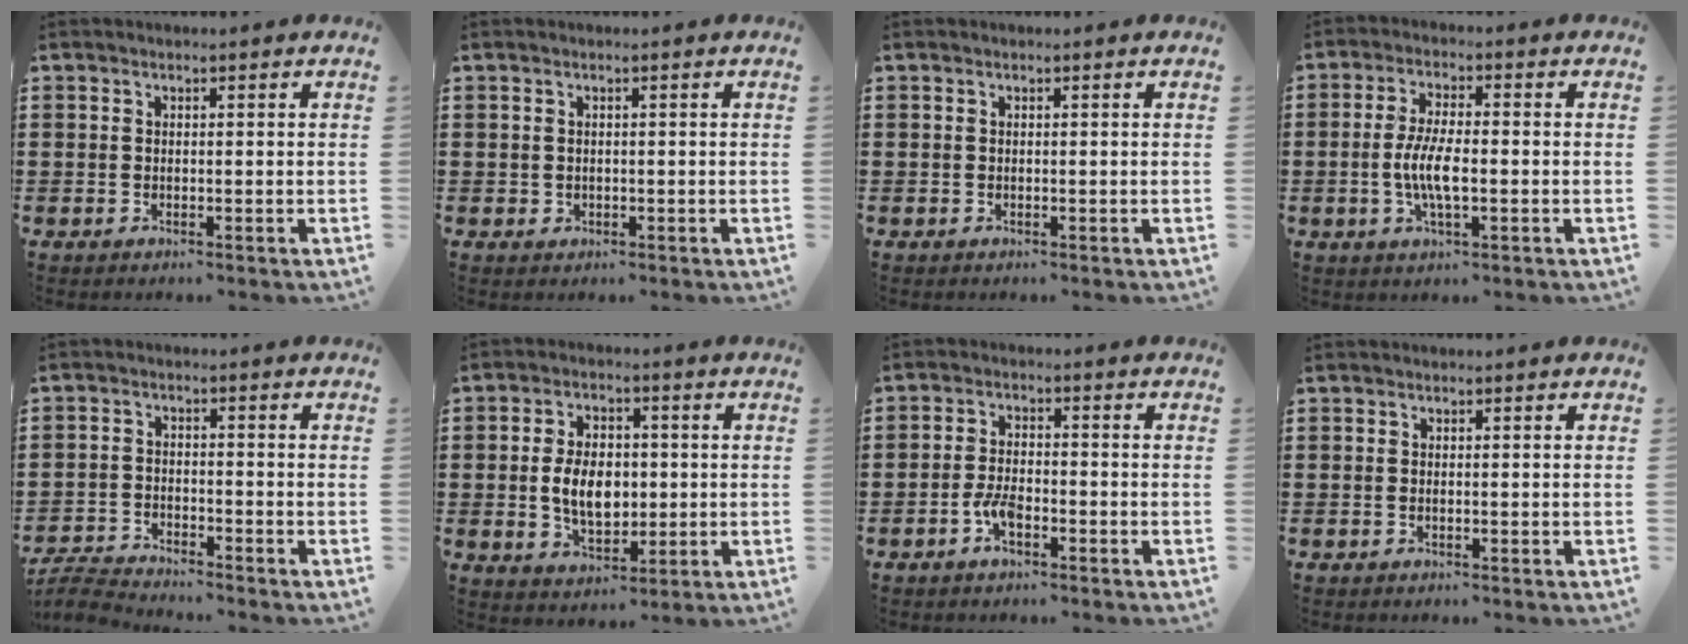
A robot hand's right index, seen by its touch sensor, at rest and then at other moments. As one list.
[{"total": 0.9, "force": [0.1, 0.8, 0.3], "torque": [-0.008, 0.005, 0.001]}, {"total": 0.0}, {"total": 6.1, "force": [-1.1, 1.8, 5.8], "torque": [-0.126, -0.004, -0.028]}, {"total": 3.9, "force": [-3.9, 0.3, 0.5], "torque": [-0.026, -0.006, -0.084]}, {"total": 7.2, "force": [-0.2, 4.6, 5.5], "torque": [-0.105, 0.003, -0.010]}, {"total": 3.7, "force": [-2.0, 1.4, 2.8], "torque": [-0.072, -0.006, -0.042]}, {"total": 0.0}]